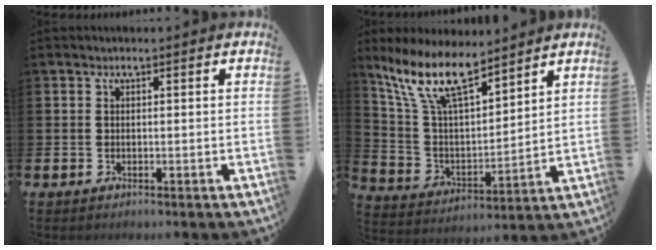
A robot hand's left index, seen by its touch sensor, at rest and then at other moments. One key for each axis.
{"total": 11.5, "fx": 9.2, "fy": 3.1, "fz": 6.3, "tx": -0.159, "ty": -0.039, "tz": 0.166}